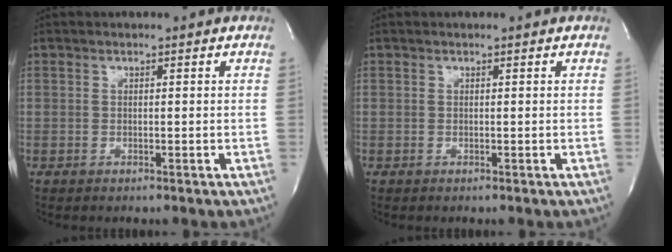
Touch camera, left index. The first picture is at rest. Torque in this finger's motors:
{"motor_torque": [-0.02, 0.02, 0.00, 0.00]}